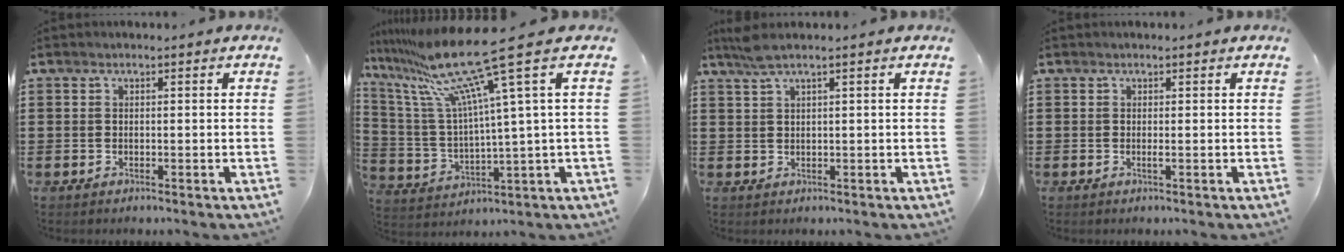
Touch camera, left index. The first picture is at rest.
{"total": 15.2, "force": [9.4, 0.1, 12.0], "torque": [-0.285, -0.053, 0.141]}
{"total": 2.4, "force": [1.5, 0.0, 1.9], "torque": [-0.040, -0.001, 0.027]}
{"total": 0.5, "force": [0.0, -0.1, 0.5], "torque": [-0.010, -0.001, -0.001]}